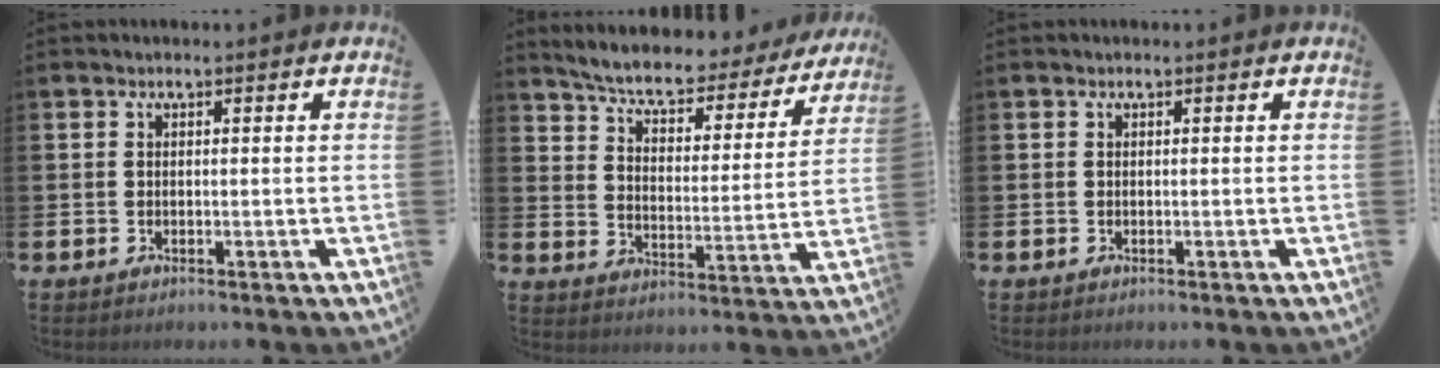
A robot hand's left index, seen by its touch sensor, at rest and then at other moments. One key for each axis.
{"total": 6.3, "fx": 5.8, "fy": 1.3, "fz": 2.2, "tx": -0.065, "ty": -0.047, "tz": 0.092}
{"total": 0.0}